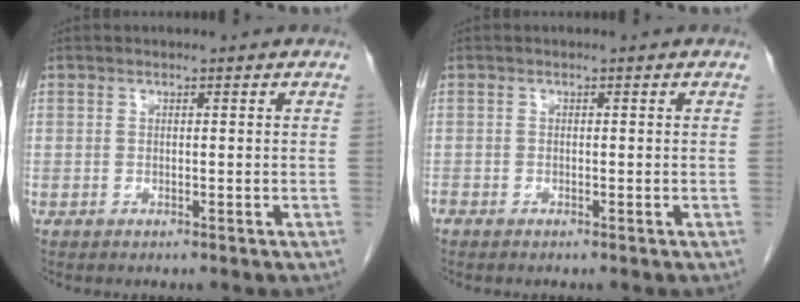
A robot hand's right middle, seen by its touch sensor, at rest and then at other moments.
{"total": 0.9, "force": [-0.8, 0.4, 0.2], "torque": [-0.007, 0.000, -0.016]}